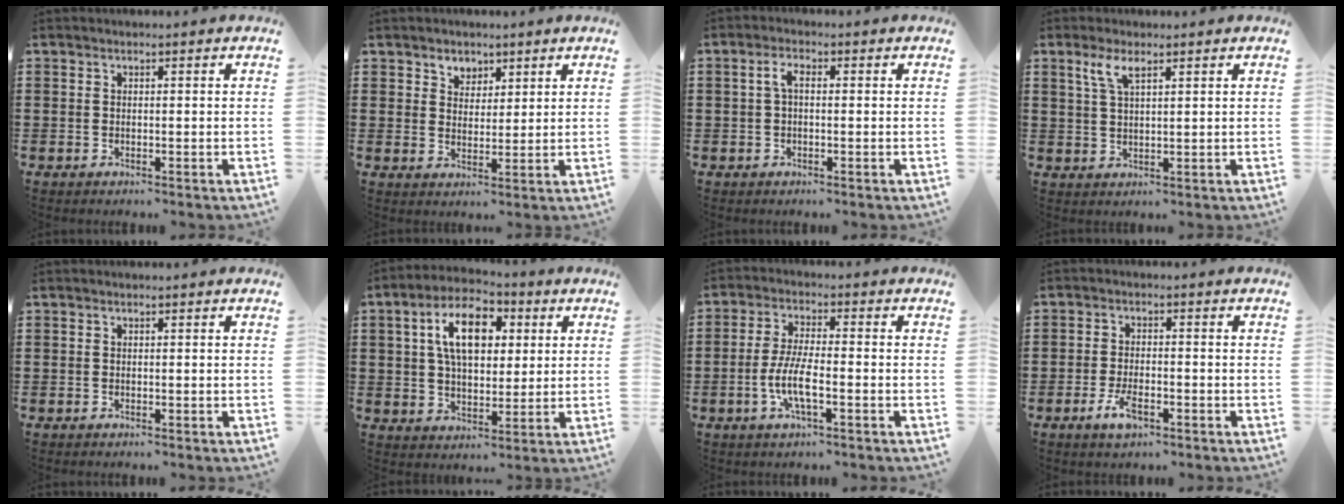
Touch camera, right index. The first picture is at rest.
{"total": 3.3, "force": [2.3, 2.3, 0.1], "torque": [-0.017, 0.011, 0.042]}
{"total": 2.3, "force": [0.1, 0.9, 2.1], "torque": [-0.042, 0.005, -0.001]}
{"total": 3.7, "force": [2.1, 1.1, 2.8], "torque": [-0.062, 0.006, 0.036]}
{"total": 0.0}
{"total": 10.0, "force": [3.0, 5.5, 7.8], "torque": [-0.157, 0.012, 0.047]}
{"total": 6.4, "force": [-2.2, 1.4, 5.8], "torque": [-0.131, -0.013, -0.049]}
{"total": 4.3, "force": [-2.1, 1.7, 3.4], "torque": [-0.077, -0.004, -0.042]}